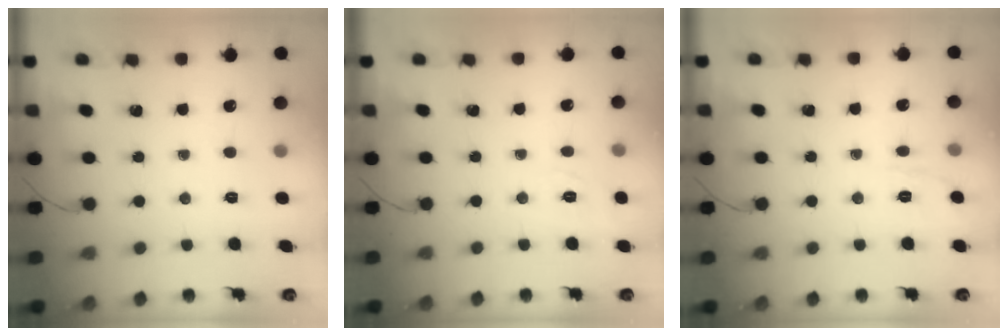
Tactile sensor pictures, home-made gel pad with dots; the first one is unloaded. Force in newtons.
{"total": 2.3, "press": 1.3, "slide": 1.9}
{"total": 2.0, "press": 0.7, "slide": 1.9}